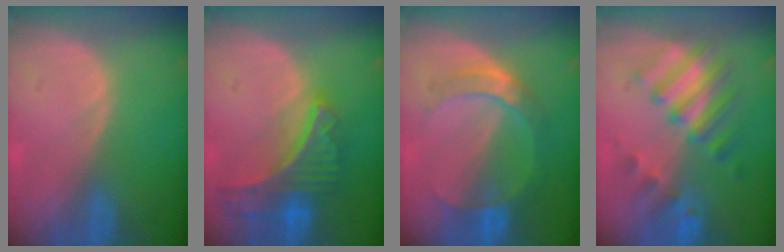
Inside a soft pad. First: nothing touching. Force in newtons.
{"total": 9.0, "press": 7.9, "slide": 4.4}
{"total": 7.2, "press": 6.5, "slide": 3.1}
{"total": 7.8, "press": 7.7, "slide": 1.7}